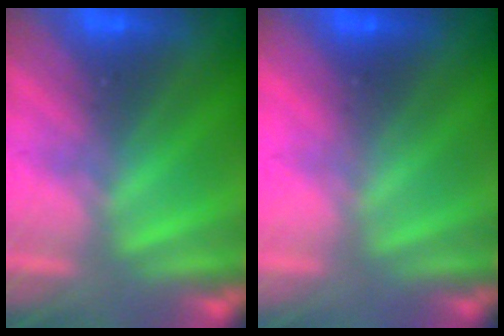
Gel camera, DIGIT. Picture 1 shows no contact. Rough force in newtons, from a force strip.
{"total": 3.3}